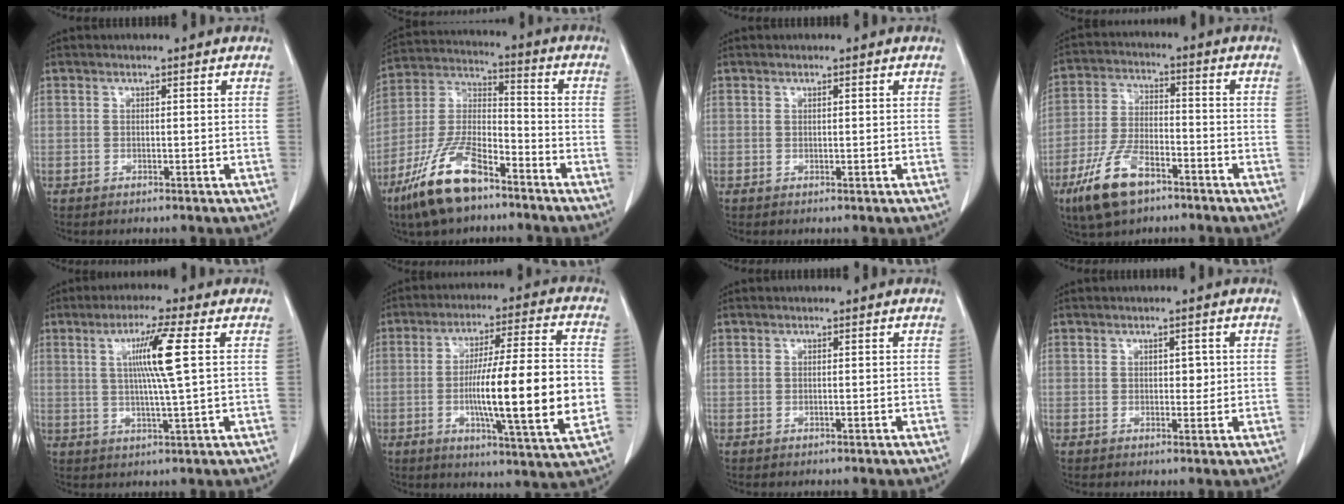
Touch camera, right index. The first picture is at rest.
{"total": 14.4, "force": [-9.6, 4.8, 9.6], "torque": [-0.202, -0.004, -0.181]}
{"total": 0.0}
{"total": 11.0, "force": [-6.8, 4.6, 7.3], "torque": [-0.160, -0.005, -0.126]}
{"total": 7.9, "force": [1.8, -1.1, 7.6], "torque": [-0.139, 0.001, 0.036]}
{"total": 18.1, "force": [-2.5, 0.8, 17.9], "torque": [-0.280, -0.001, -0.038]}
{"total": 0.0}
{"total": 1.9, "force": [0.3, 1.1, 1.5], "torque": [-0.017, 0.001, 0.005]}